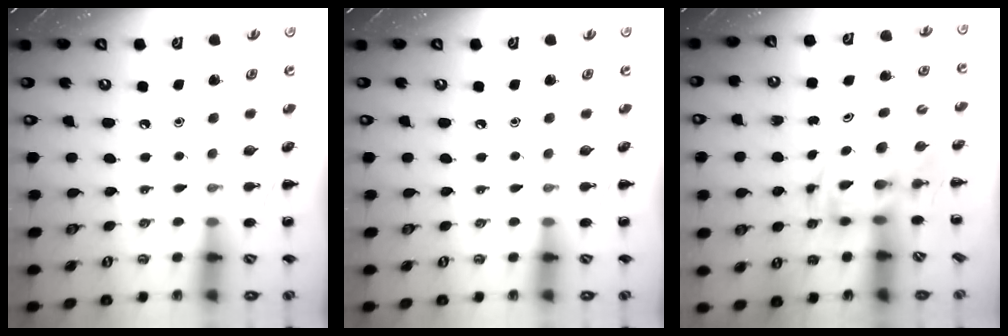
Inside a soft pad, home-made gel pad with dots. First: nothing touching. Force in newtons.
{"total": 0.0}
{"total": 2.8, "press": 2.8, "slide": 0.5}